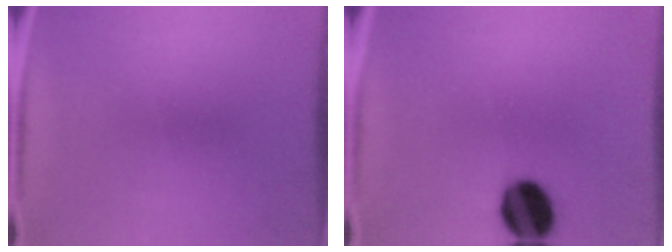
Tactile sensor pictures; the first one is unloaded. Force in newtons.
{"total": 12.2}